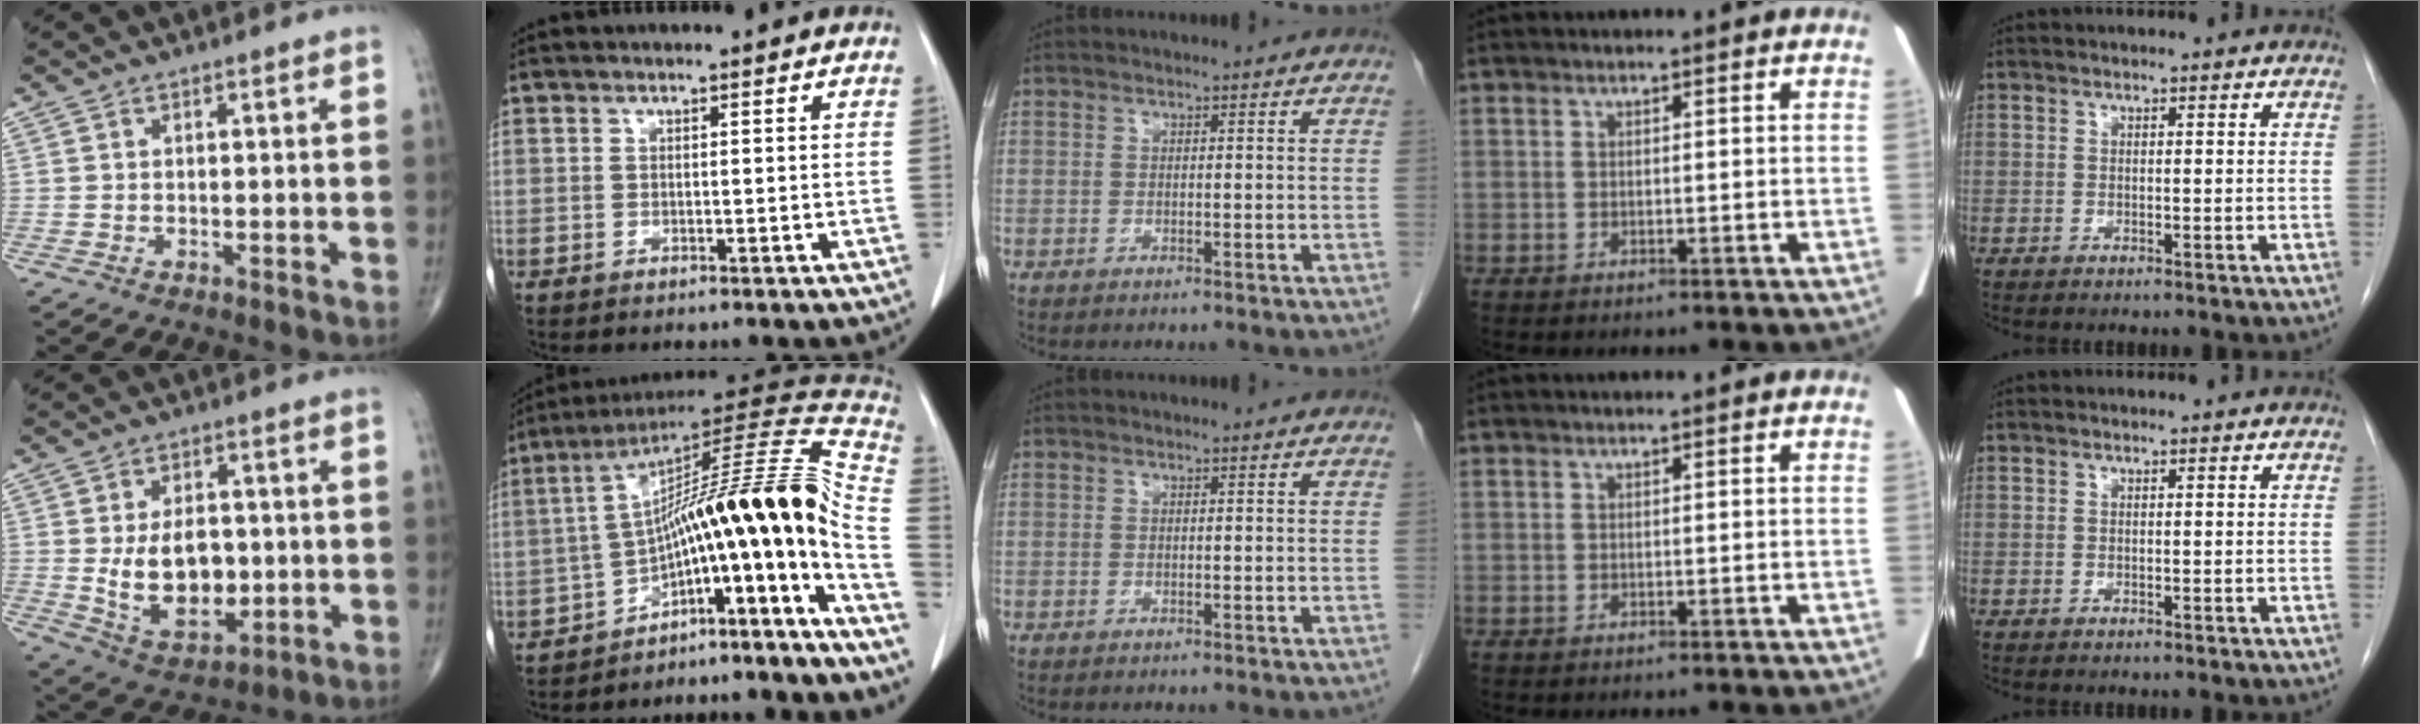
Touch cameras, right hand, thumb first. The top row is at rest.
{"thumb": {"total": 12.8, "force": [-0.6, 8.2, 9.8], "torque": [-0.131, -0.013, 0.009]}, "index": {"total": 25.0, "force": [-13.4, 2.1, 21.0], "torque": [-0.268, 0.047, -0.201]}}